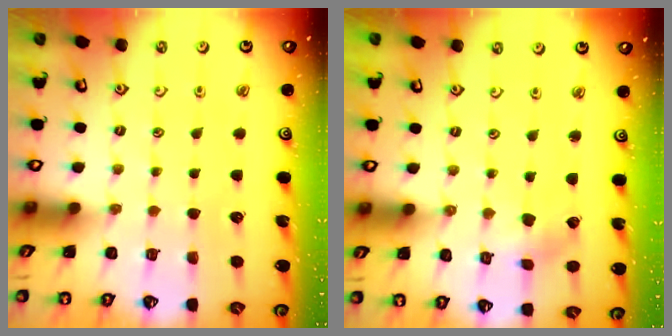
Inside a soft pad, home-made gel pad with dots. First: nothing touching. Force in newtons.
{"total": 1.9, "press": 1.9, "slide": 0.2}